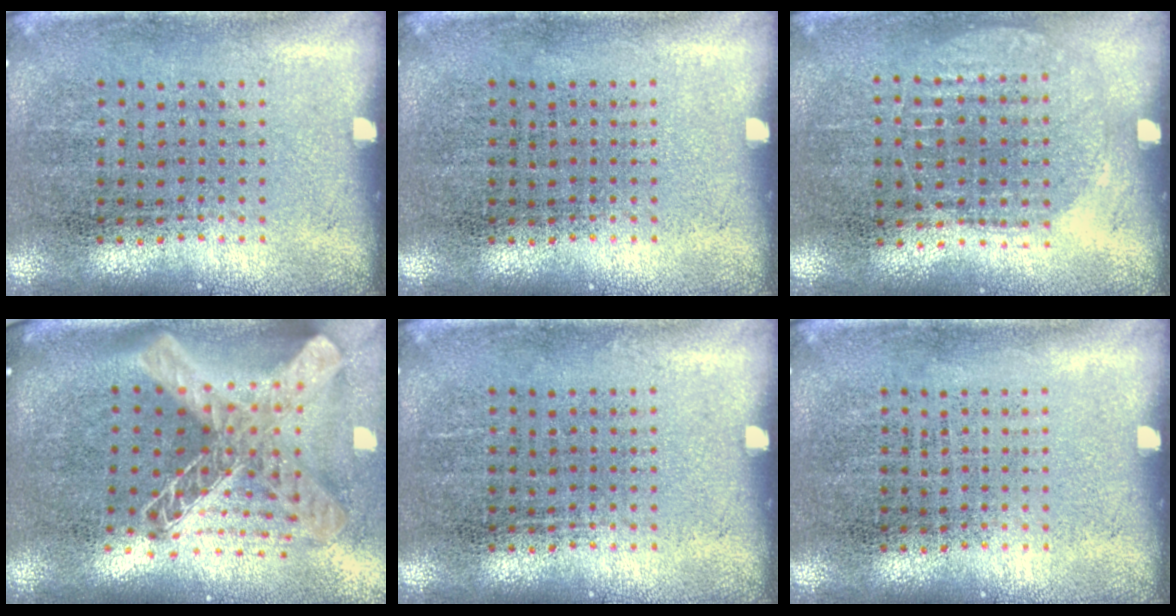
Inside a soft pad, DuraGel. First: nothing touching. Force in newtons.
{"total": 0.0}
{"total": 0.7, "press": 0.6, "slide": 0.2}
{"total": 2.7, "press": 1.9, "slide": 1.9}
{"total": 0.0}
{"total": 0.0}